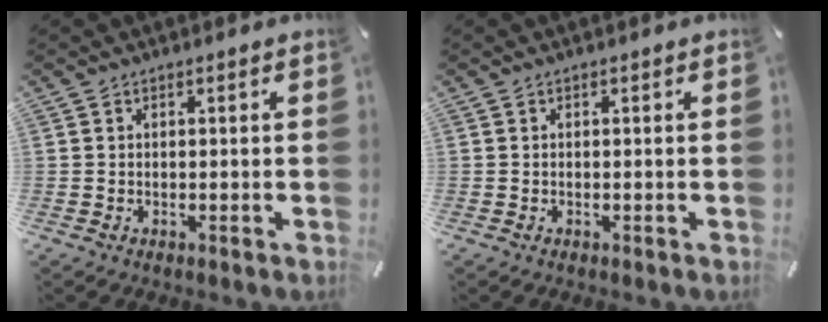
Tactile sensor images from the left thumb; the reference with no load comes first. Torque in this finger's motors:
{"motor_torque": [0.04, 0.04, -0.05, -0.03, 0.00]}